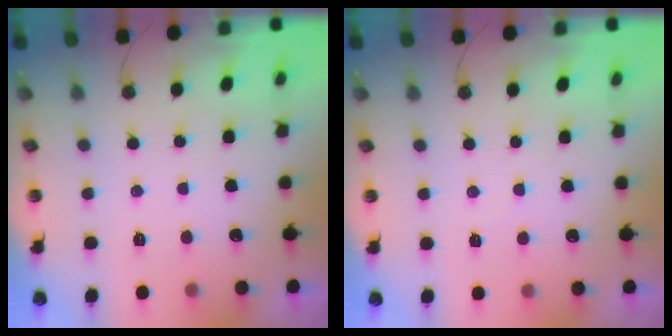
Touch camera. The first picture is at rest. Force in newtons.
{"total": 3.3, "press": 3.3, "slide": 0.5}